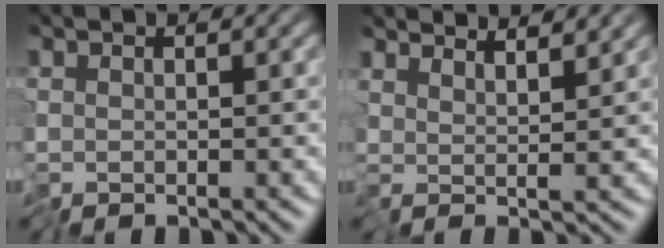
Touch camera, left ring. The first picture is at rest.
{"total": 4.8, "force": [4.3, 0.5, 2.0], "torque": [-0.027, 0.014, 0.047]}